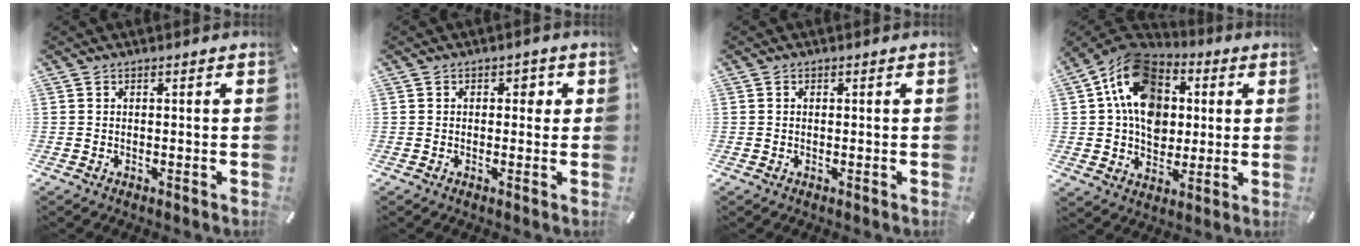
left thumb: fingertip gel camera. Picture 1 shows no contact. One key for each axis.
{"total": 2.2, "fx": 0.2, "fy": 1.7, "fz": 1.4, "tx": -0.014, "ty": 0.003, "tz": -0.004}
{"total": 0.5, "fx": 0.0, "fy": 0.4, "fz": 0.3, "tx": -0.006, "ty": 0.002, "tz": 0.000}
{"total": 16.5, "fx": 3.2, "fy": 13.7, "fz": 8.7, "tx": -0.154, "ty": -0.008, "tz": 0.057}